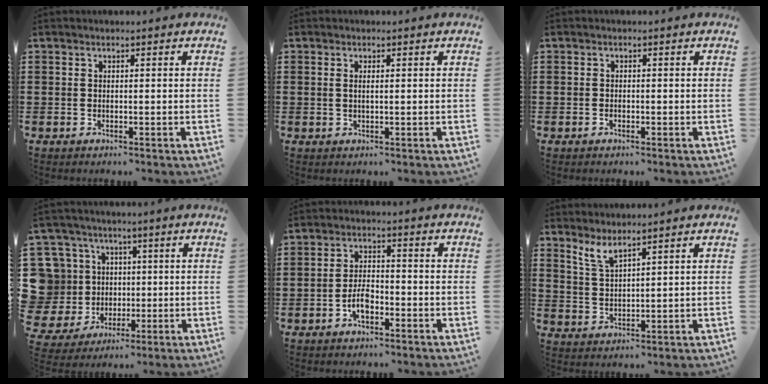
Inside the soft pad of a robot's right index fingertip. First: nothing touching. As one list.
[{"total": 0.9, "force": [0.2, 0.2, 0.8], "torque": [-0.017, 0.001, 0.004]}, {"total": 0.6, "force": [-0.3, 0.4, 0.3], "torque": [-0.006, 0.000, -0.007]}, {"total": 10.4, "force": [1.7, 9.9, 2.7], "torque": [-0.127, -0.005, 0.038]}, {"total": 4.2, "force": [-2.0, 1.9, 3.2], "torque": [-0.076, 0.000, -0.042]}, {"total": 3.3, "force": [2.7, 0.5, 1.8], "torque": [-0.041, -0.002, 0.050]}]